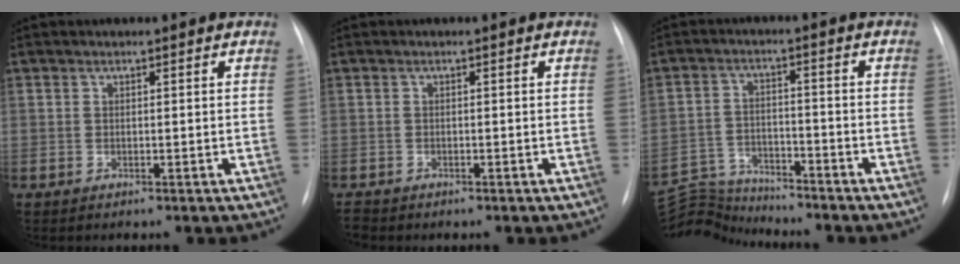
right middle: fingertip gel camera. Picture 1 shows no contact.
{"total": 1.6, "force": [-1.4, 0.8, 0.4], "torque": [-0.011, -0.002, -0.021]}
{"total": 8.2, "force": [-8.2, 0.3, -0.5], "torque": [-0.002, 0.007, -0.151]}